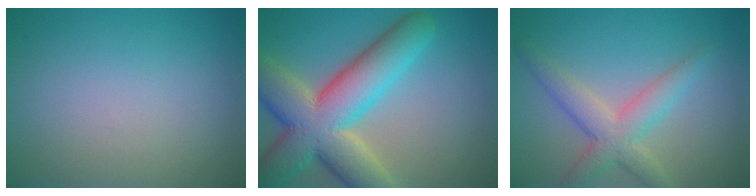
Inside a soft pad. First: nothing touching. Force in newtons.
{"total": 12.1, "press": 12.0, "slide": 0.8}
{"total": 4.5, "press": 4.5, "slide": 0.3}